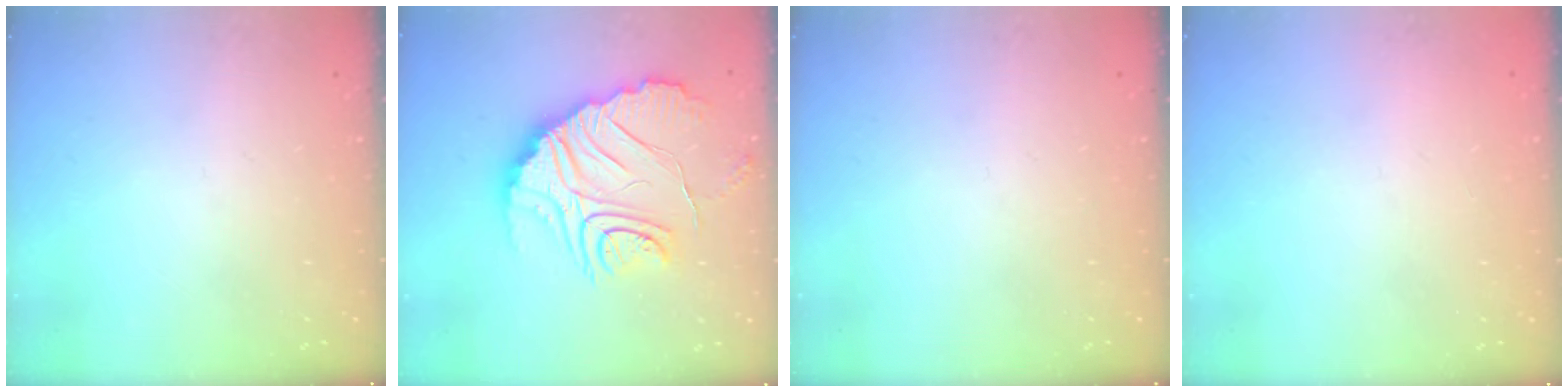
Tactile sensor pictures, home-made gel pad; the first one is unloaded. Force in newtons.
{"total": 18.5, "press": 18.4, "slide": 2.3}
{"total": 0.0}
{"total": 2.1, "press": 2.1, "slide": 0.1}